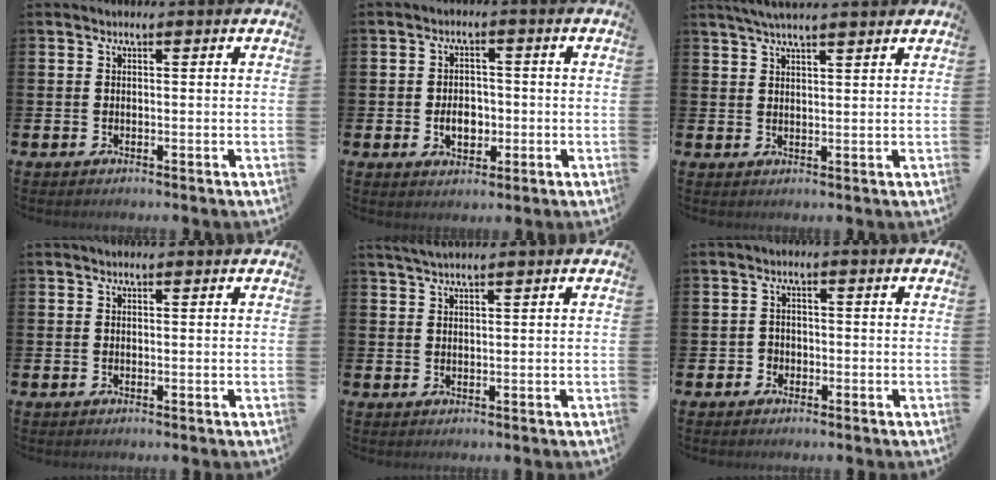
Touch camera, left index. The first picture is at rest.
{"total": 3.9, "force": [-0.7, 2.8, 2.6], "torque": [-0.029, -0.003, -0.021]}
{"total": 4.1, "force": [3.7, 0.1, 1.7], "torque": [-0.040, -0.004, 0.068]}
{"total": 0.0}
{"total": 2.3, "force": [2.1, -0.1, 0.9], "torque": [-0.027, 0.001, 0.040]}
{"total": 1.6, "force": [-0.8, 1.4, 0.1], "torque": [0.002, 0.001, -0.021]}